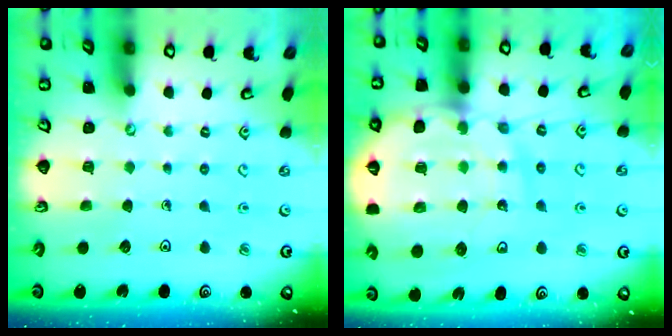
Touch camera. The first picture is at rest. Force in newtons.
{"total": 19.4, "press": 19.2, "slide": 3.3}